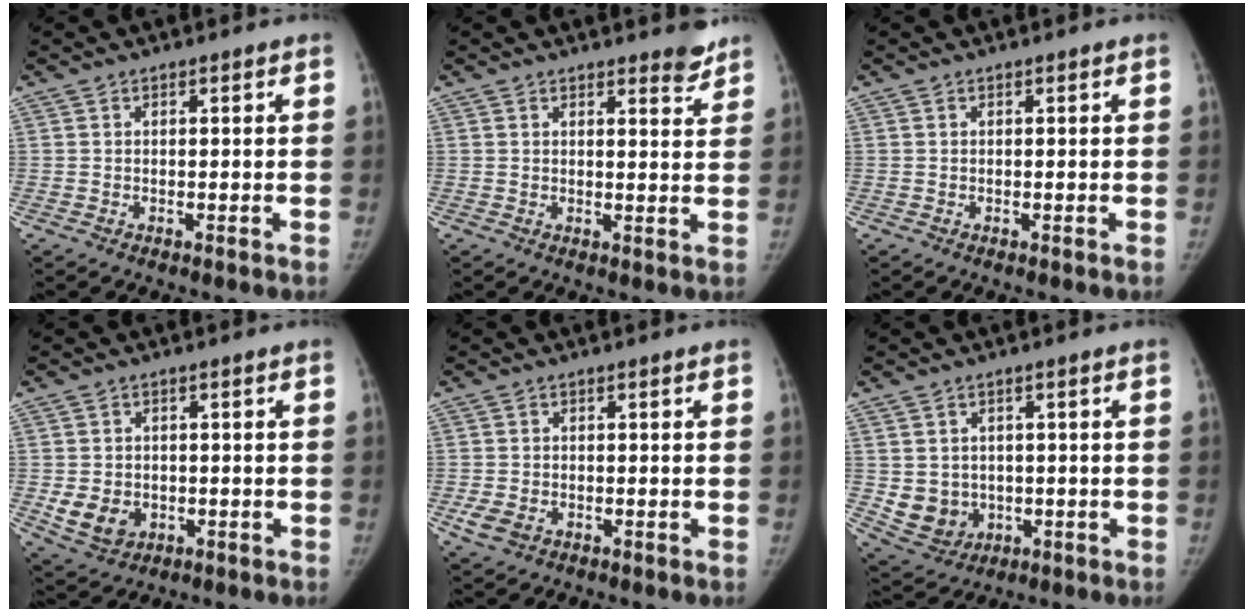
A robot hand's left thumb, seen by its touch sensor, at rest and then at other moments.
{"total": 3.5, "force": [3.1, 0.9, 1.5], "torque": [-0.004, -0.025, 0.036]}
{"total": 0.0}
{"total": 6.3, "force": [-1.5, 5.1, 3.4], "torque": [-0.046, 0.004, -0.012]}
{"total": 3.4, "force": [-1.4, 2.4, 1.9], "torque": [-0.039, 0.001, -0.020]}
{"total": 7.2, "force": [-0.6, 6.5, 3.0], "torque": [-0.027, 0.004, 0.010]}